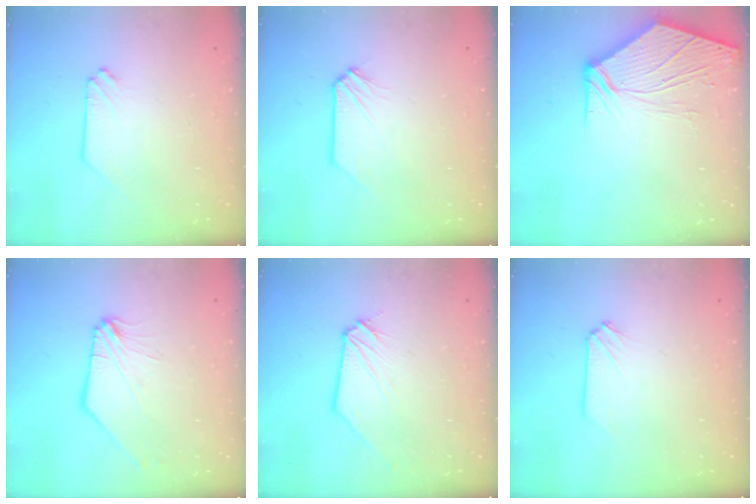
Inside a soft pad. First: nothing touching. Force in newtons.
{"total": 0.0}
{"total": 10.5, "press": 10.4, "slide": 1.2}
{"total": 2.5, "press": 2.5, "slide": 0.5}
{"total": 0.0}
{"total": 0.0}